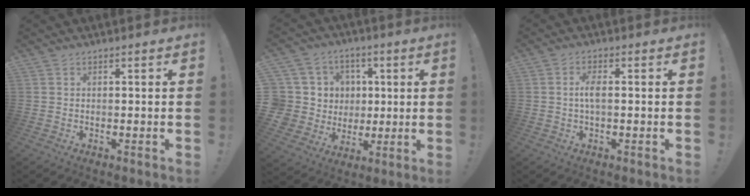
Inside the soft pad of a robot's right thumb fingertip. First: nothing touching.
{"total": 12.7, "force": [2.2, 11.6, 4.6], "torque": [-0.085, -0.005, 0.072]}
{"total": 3.6, "force": [-0.1, 1.2, 3.3], "torque": [-0.076, 0.007, -0.005]}